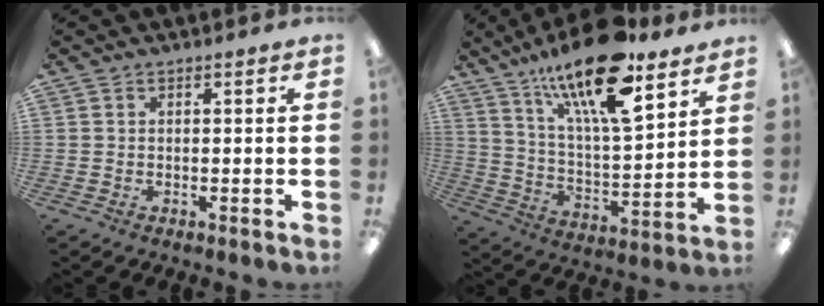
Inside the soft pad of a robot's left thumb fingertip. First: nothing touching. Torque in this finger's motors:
{"motor_torque": [0.54, 0.63, 1.55, -1.23, 0.32]}